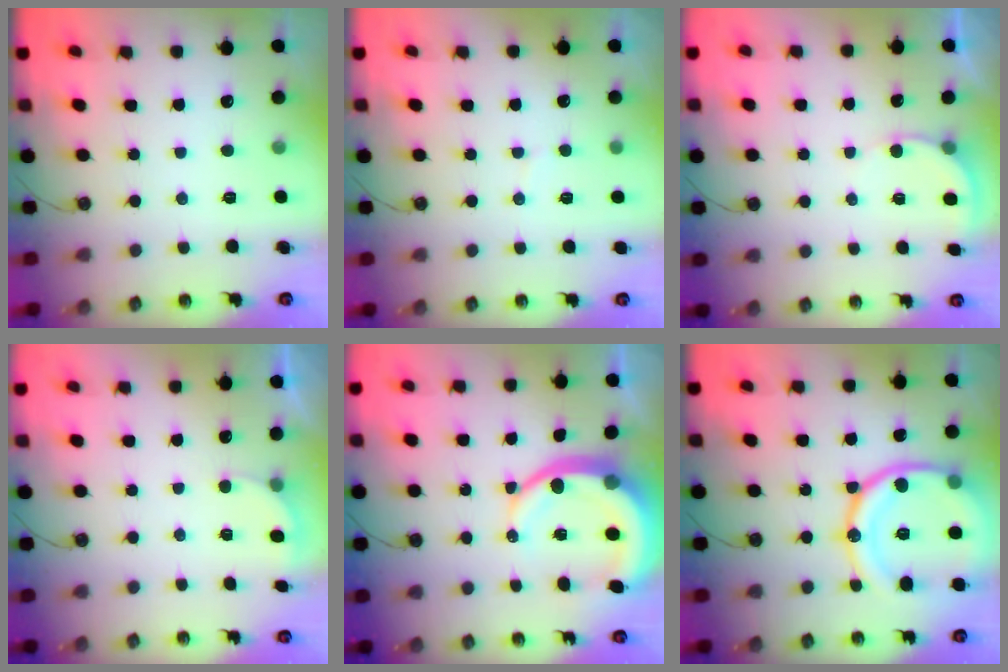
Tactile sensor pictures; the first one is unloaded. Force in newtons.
{"total": 2.3, "press": 2.0, "slide": 1.2}
{"total": 4.3, "press": 4.3, "slide": 0.3}
{"total": 2.4, "press": 2.2, "slide": 1.0}
{"total": 12.9, "press": 12.8, "slide": 1.6}
{"total": 22.3, "press": 22.2, "slide": 2.5}